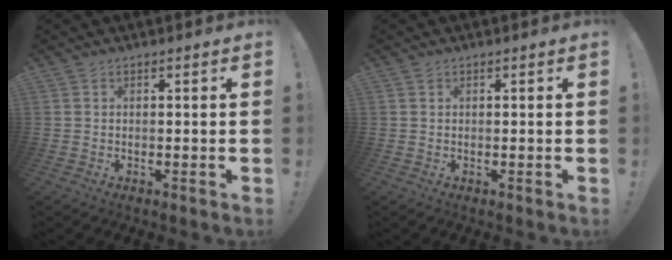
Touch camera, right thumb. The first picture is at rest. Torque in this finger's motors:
{"motor_torque": [-0.16, 0.28, 0.15, -0.07, 0.10]}